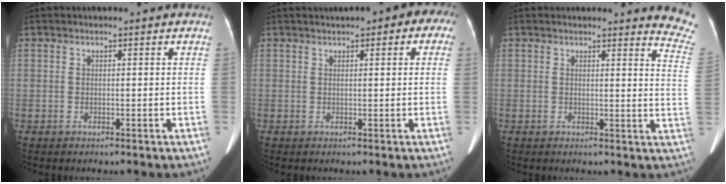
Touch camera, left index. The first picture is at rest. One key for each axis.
{"total": 6.4, "fx": 3.4, "fy": 3.0, "fz": 4.6, "tx": -0.044, "ty": 0.039, "tz": 0.038}
{"total": 8.7, "fx": 8.6, "fy": 0.3, "fz": 0.8, "tx": 0.018, "ty": -0.090, "tz": 0.055}